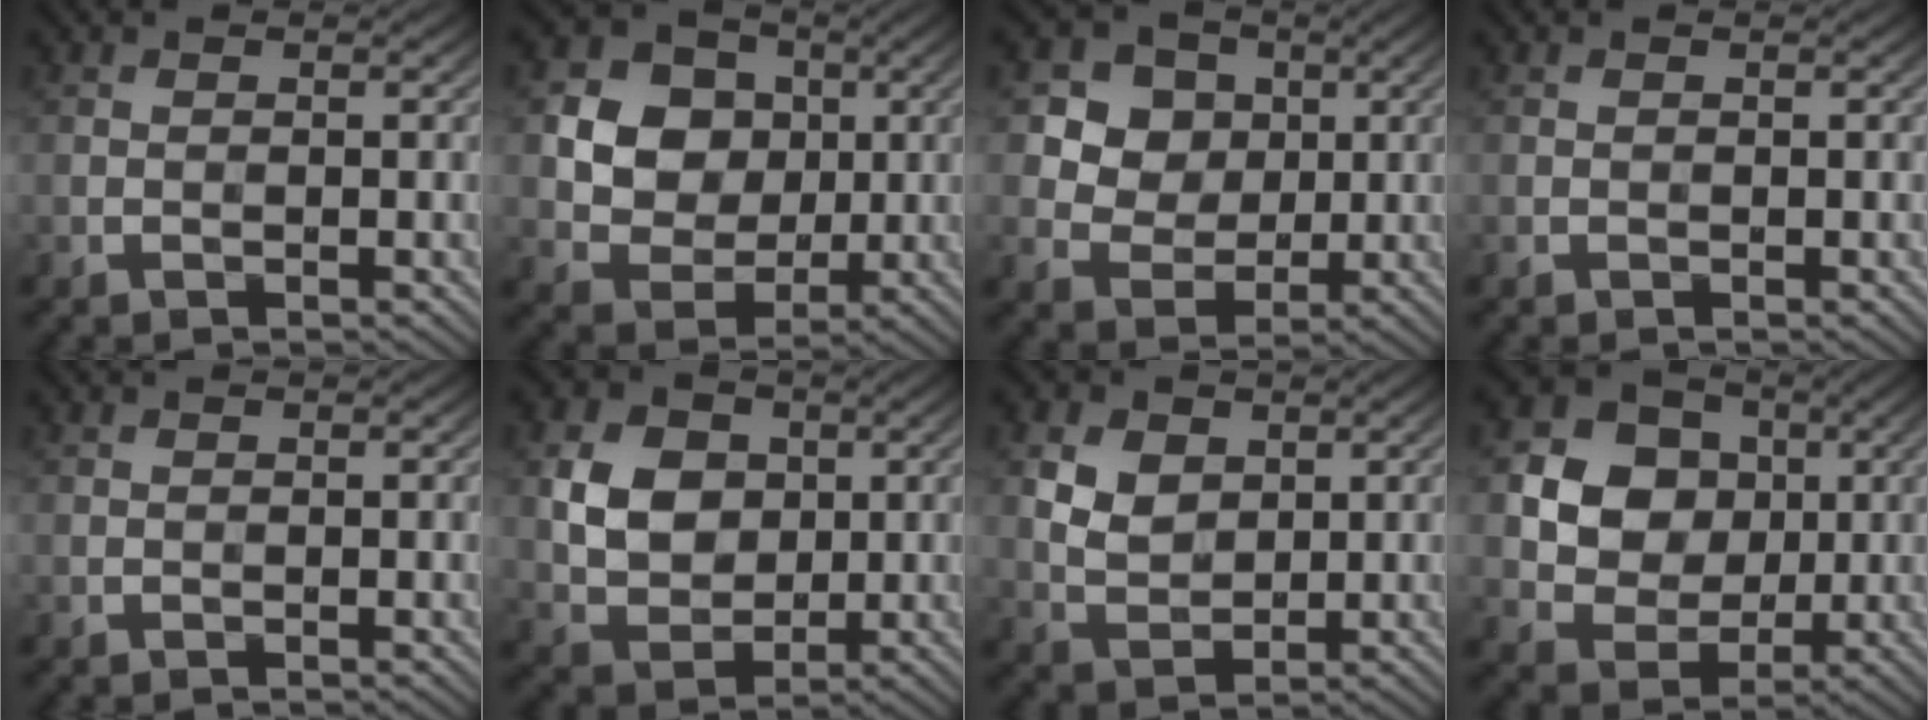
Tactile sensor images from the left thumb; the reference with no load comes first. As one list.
[{"total": 9.3, "force": [1.8, 8.1, 4.2], "torque": [-0.110, 0.013, 0.035]}, {"total": 7.6, "force": [2.5, 6.5, 3.1], "torque": [-0.093, 0.000, 0.049]}, {"total": 0.0}, {"total": 0.0}, {"total": 7.2, "force": [1.2, 5.8, 4.1], "torque": [-0.099, 0.001, 0.016]}, {"total": 5.0, "force": [1.8, 3.6, 2.8], "torque": [-0.071, 0.000, 0.034]}, {"total": 10.3, "force": [1.9, 9.0, 4.7], "torque": [-0.124, 0.020, 0.042]}]